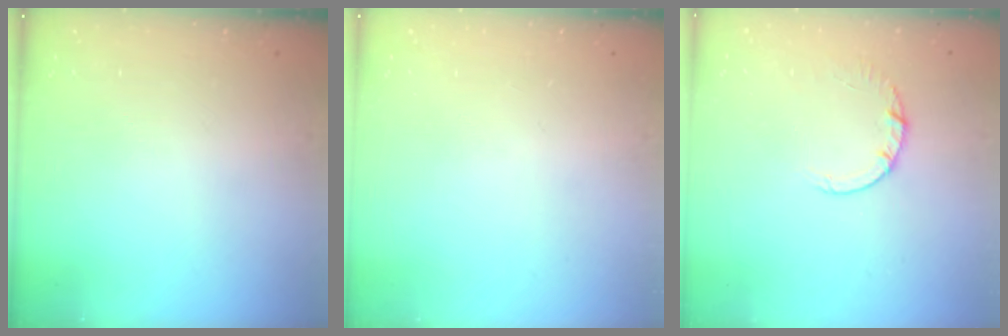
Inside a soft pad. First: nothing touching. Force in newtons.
{"total": 0.0}
{"total": 2.7, "press": 2.7, "slide": 0.4}